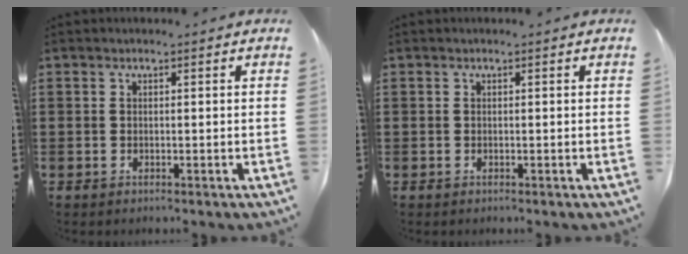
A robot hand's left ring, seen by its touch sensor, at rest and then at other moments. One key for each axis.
{"total": 0.0}